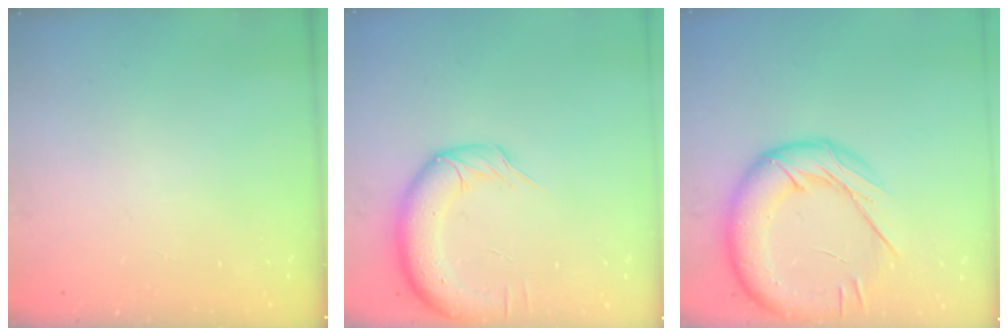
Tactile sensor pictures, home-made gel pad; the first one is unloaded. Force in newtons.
{"total": 11.4, "press": 11.0, "slide": 3.1}
{"total": 22.3, "press": 22.0, "slide": 3.7}